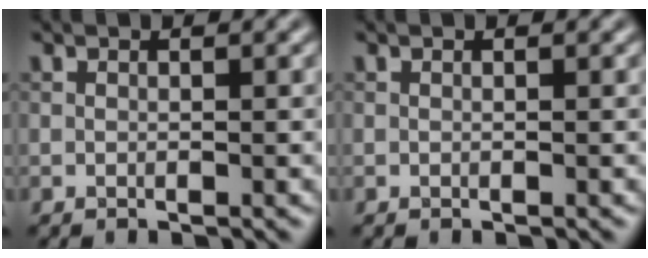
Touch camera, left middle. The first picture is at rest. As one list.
[{"total": 0.0}]